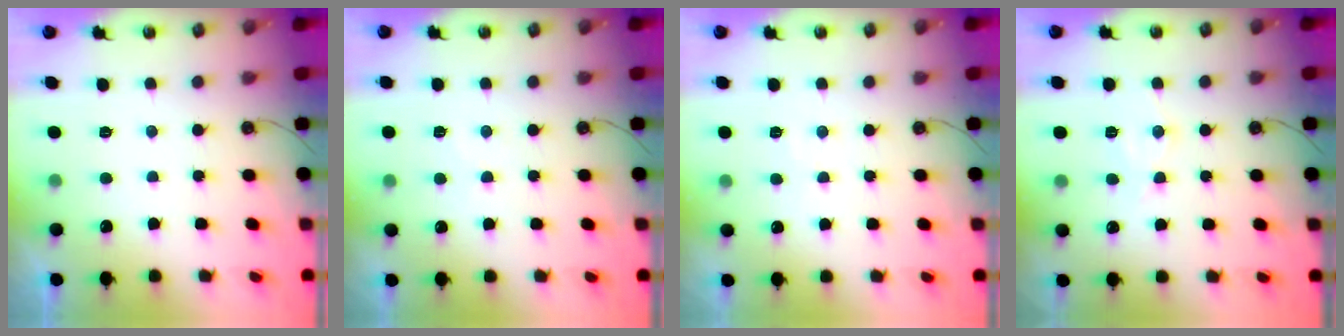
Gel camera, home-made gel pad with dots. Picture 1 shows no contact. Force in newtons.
{"total": 3.5, "press": 3.4, "slide": 0.5}
{"total": 4.8, "press": 4.8, "slide": 0.7}
{"total": 8.6, "press": 8.6, "slide": 0.8}